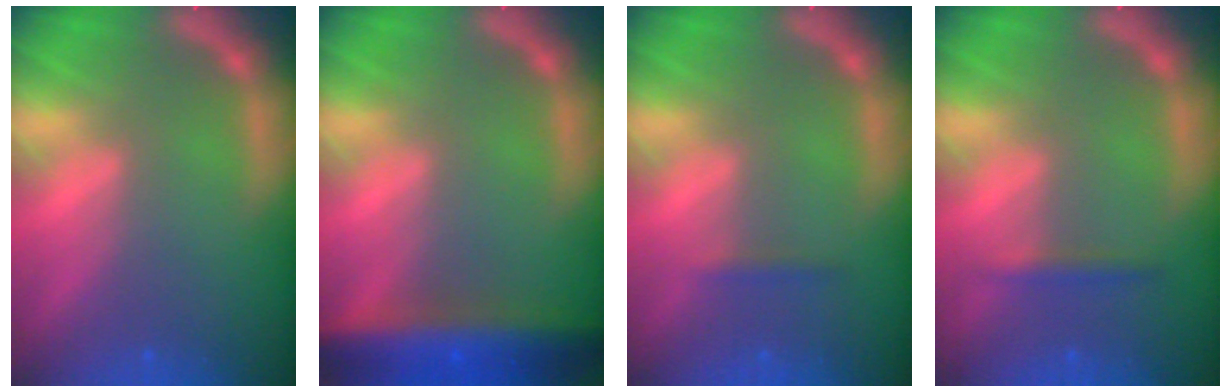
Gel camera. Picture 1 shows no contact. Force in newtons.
{"total": 9.0}
{"total": 0.9}
{"total": 1.4}